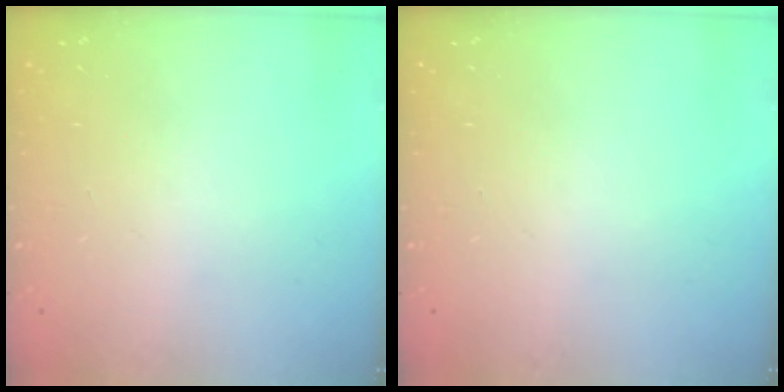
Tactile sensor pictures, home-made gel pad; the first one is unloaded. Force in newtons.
{"total": 0.0}